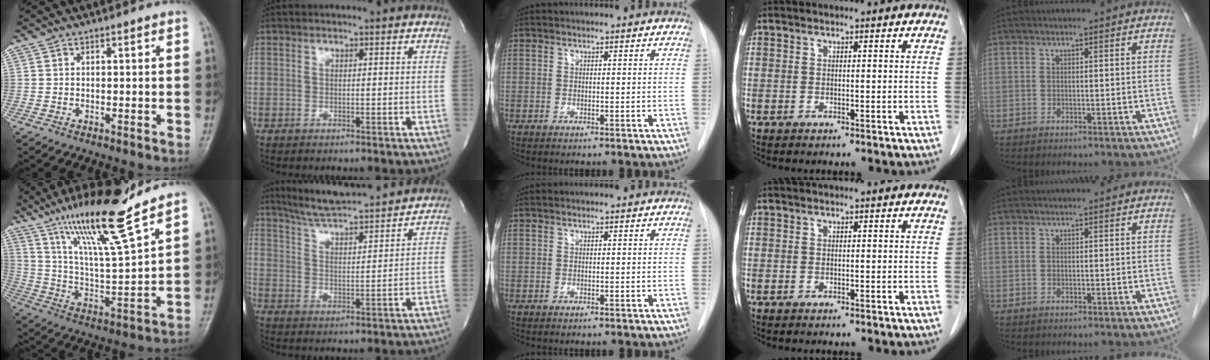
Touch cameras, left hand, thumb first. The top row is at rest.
{"thumb": {"total": 18.2, "force": [13.1, 1.7, 12.5], "torque": [-0.204, -0.070, 0.238]}, "index": {"total": 16.1, "force": [14.7, 1.1, 6.4], "torque": [-0.110, 0.009, 0.223]}}